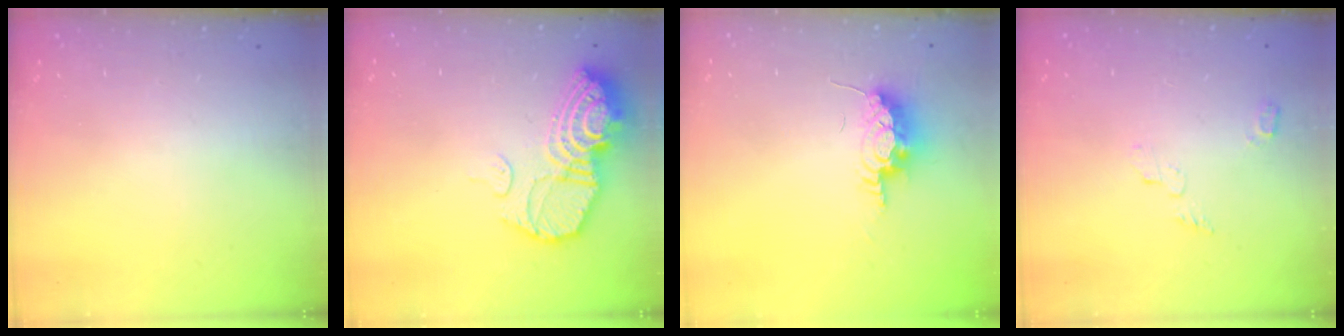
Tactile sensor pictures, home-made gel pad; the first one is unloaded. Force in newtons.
{"total": 15.3, "press": 15.2, "slide": 1.5}
{"total": 14.9, "press": 9.9, "slide": 11.1}
{"total": 4.1, "press": 4.1, "slide": 0.3}